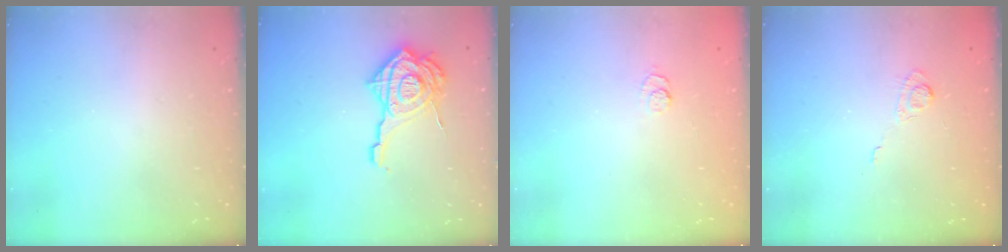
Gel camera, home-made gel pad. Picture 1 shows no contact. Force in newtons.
{"total": 18.9, "press": 18.8, "slide": 2.0}
{"total": 2.4, "press": 2.0, "slide": 1.4}
{"total": 2.8, "press": 2.4, "slide": 1.4}